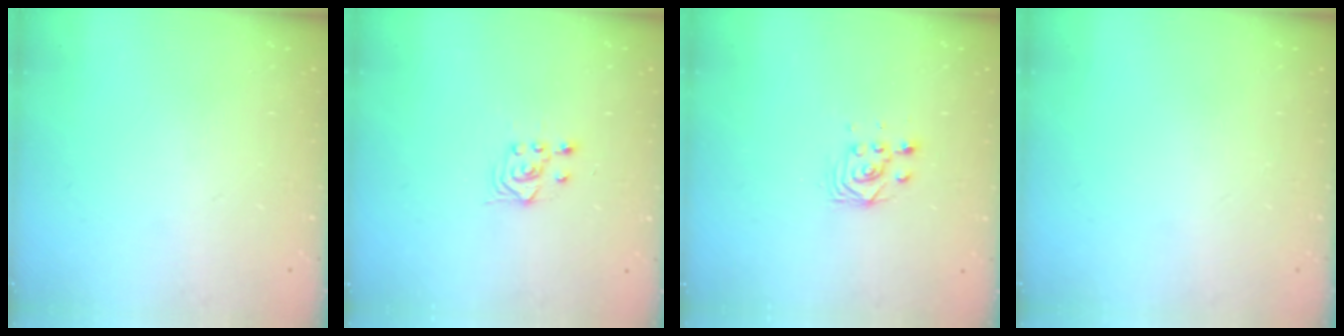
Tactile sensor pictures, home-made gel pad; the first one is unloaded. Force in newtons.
{"total": 3.3, "press": 2.9, "slide": 1.5}
{"total": 2.8, "press": 2.5, "slide": 1.3}
{"total": 0.0}